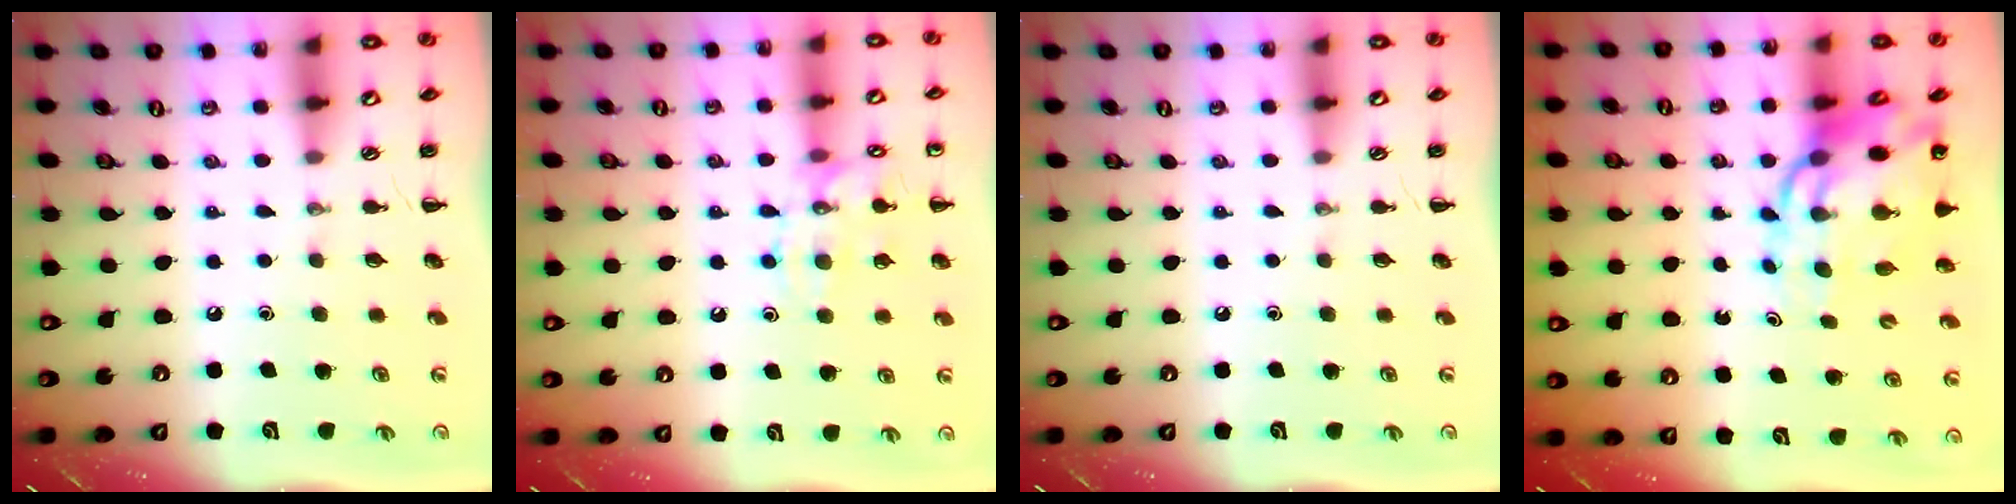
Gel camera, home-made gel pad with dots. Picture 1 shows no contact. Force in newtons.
{"total": 12.3, "press": 12.3, "slide": 0.7}
{"total": 0.0}
{"total": 13.0, "press": 12.5, "slide": 3.7}